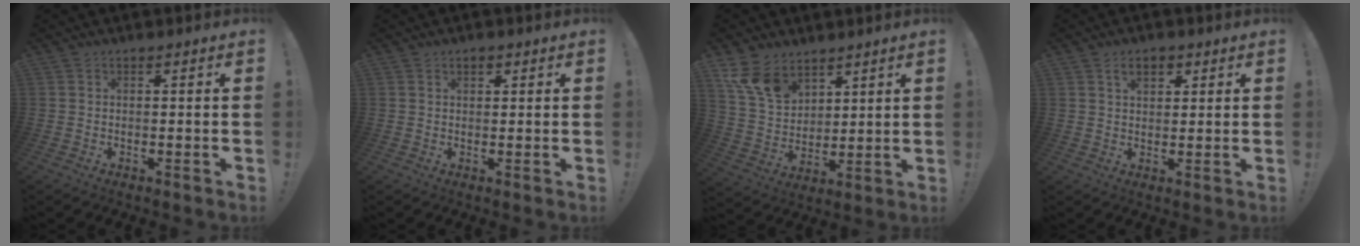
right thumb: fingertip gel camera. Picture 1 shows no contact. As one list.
[{"total": 1.5, "force": [0.9, 0.9, 0.7], "torque": [-0.012, -0.001, 0.016]}, {"total": 12.8, "force": [8.5, 7.8, 5.6], "torque": [-0.123, -0.041, 0.171]}, {"total": 4.9, "force": [2.2, 3.0, 3.1], "torque": [-0.041, -0.001, 0.036]}]